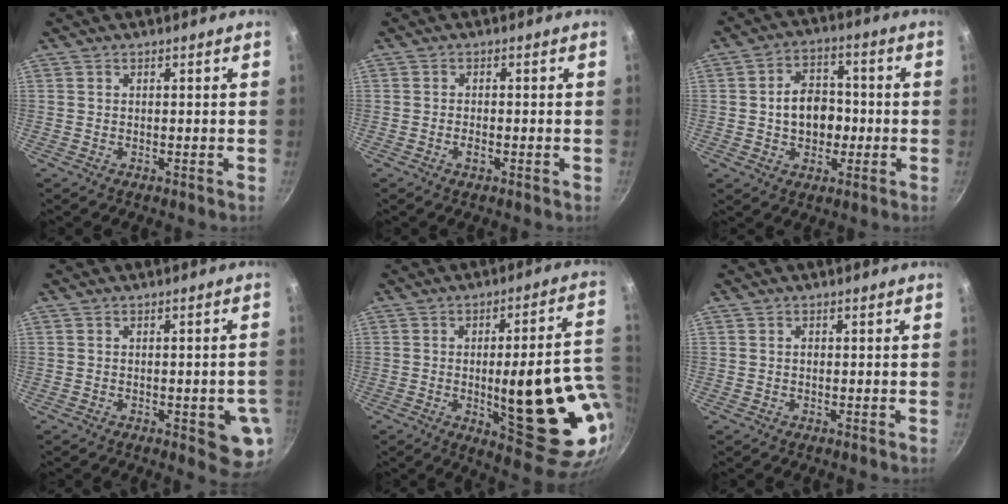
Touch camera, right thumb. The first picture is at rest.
{"total": 1.6, "force": [-0.7, 0.7, 1.3], "torque": [-0.028, 0.005, -0.017]}
{"total": 9.6, "force": [-0.8, 7.2, 6.3], "torque": [-0.068, 0.017, -0.016]}
{"total": 8.0, "force": [-2.2, 3.0, 7.1], "torque": [-0.061, 0.003, -0.026]}
{"total": 23.5, "force": [-2.3, 7.0, 22.3], "torque": [-0.268, -0.009, -0.019]}
{"total": 0.5, "force": [-0.1, 0.4, 0.3], "torque": [-0.004, 0.004, -0.002]}